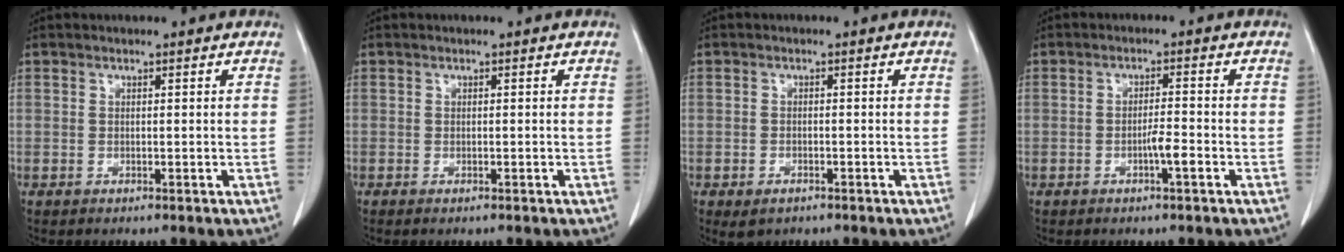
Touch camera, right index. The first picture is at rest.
{"total": 0.6, "force": [-0.4, 0.1, 0.4], "torque": [-0.009, -0.001, -0.007]}
{"total": 2.7, "force": [-1.6, 1.4, 1.5], "torque": [-0.028, -0.002, -0.018]}
{"total": 2.8, "force": [-1.2, 0.1, 2.5], "torque": [-0.041, 0.001, -0.021]}